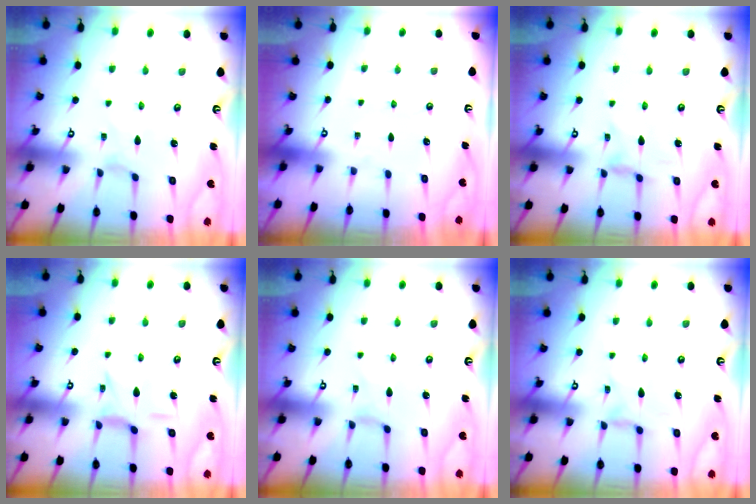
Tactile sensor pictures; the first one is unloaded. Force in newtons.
{"total": 0.0}
{"total": 1.7, "press": 1.6, "slide": 0.4}
{"total": 5.3, "press": 5.3, "slide": 0.3}
{"total": 0.0}
{"total": 1.7, "press": 1.7, "slide": 0.4}